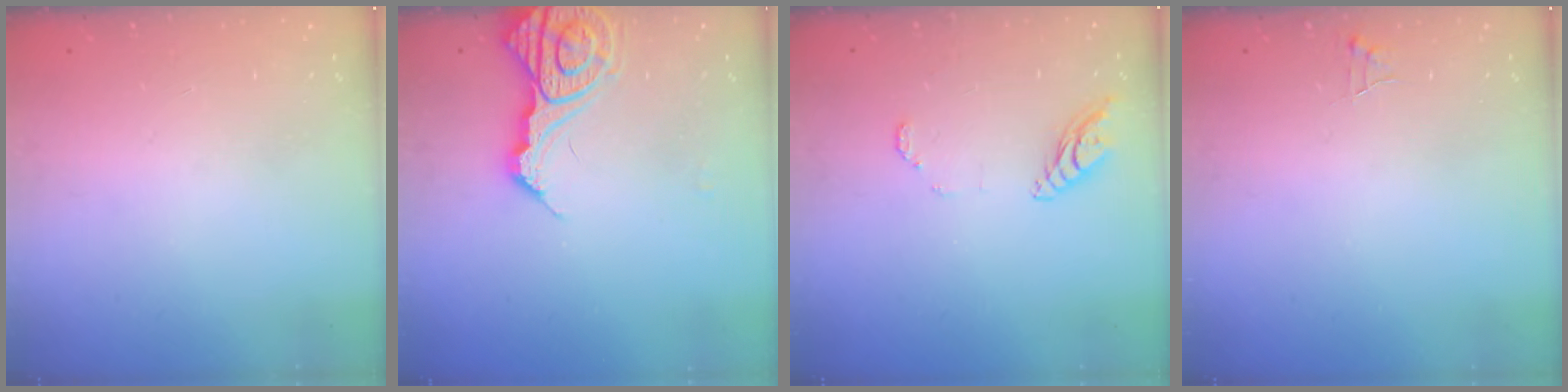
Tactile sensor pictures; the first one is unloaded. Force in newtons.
{"total": 12.2, "press": 12.1, "slide": 1.3}
{"total": 7.9, "press": 7.8, "slide": 0.5}
{"total": 4.0, "press": 4.0, "slide": 0.4}